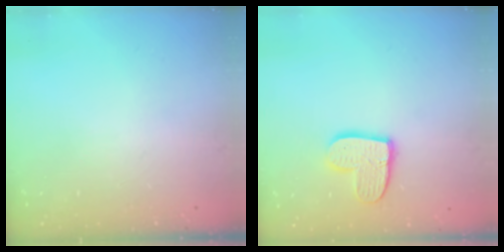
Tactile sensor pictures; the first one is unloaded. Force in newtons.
{"total": 11.5, "press": 11.4, "slide": 0.9}